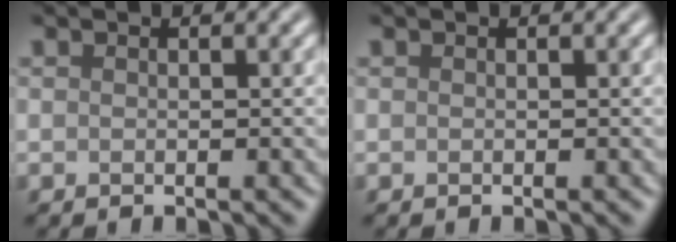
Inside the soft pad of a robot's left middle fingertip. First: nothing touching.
{"total": 0.0}